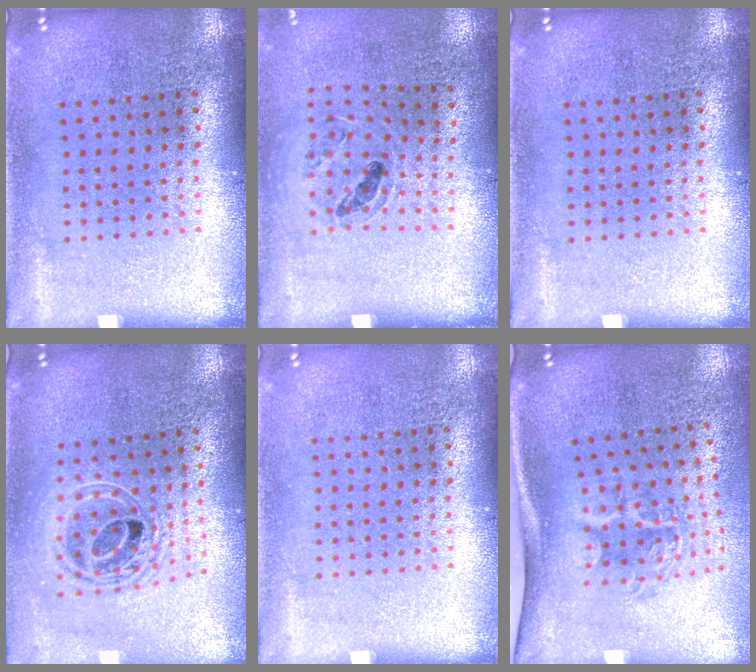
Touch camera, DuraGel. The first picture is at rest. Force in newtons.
{"total": 0.9, "press": 0.8, "slide": 0.4}
{"total": 0.0}
{"total": 2.0, "press": 1.5, "slide": 1.2}
{"total": 0.0}
{"total": 2.0, "press": 1.3, "slide": 1.5}